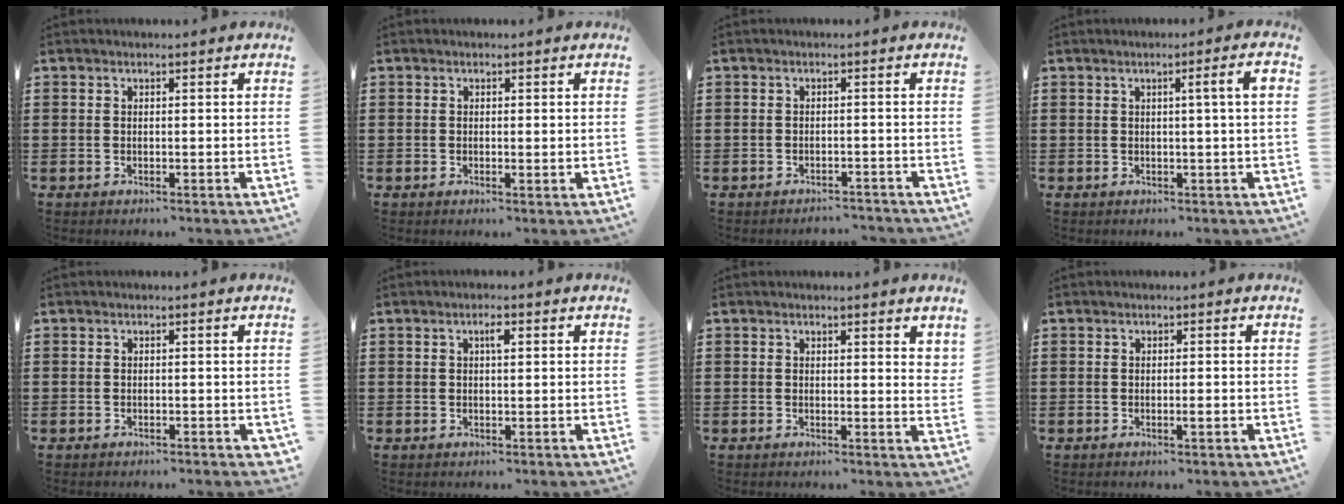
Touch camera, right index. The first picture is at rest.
{"total": 0.6, "force": [0.0, 0.1, 0.6], "torque": [-0.011, -0.001, 0.001]}
{"total": 1.9, "force": [-1.9, 0.3, -0.2], "torque": [-0.003, 0.002, -0.043]}
{"total": 3.7, "force": [0.7, -0.3, 3.6], "torque": [-0.058, -0.006, 0.006]}
{"total": 0.6, "force": [-0.3, 0.5, 0.1], "torque": [-0.003, 0.002, -0.008]}
{"total": 1.9, "force": [0.6, 0.6, 1.7], "torque": [-0.028, 0.004, 0.006]}
{"total": 1.3, "force": [1.0, 0.3, 0.6], "torque": [-0.007, 0.000, 0.018]}
{"total": 1.4, "force": [-0.4, 0.2, 1.3], "torque": [-0.022, -0.003, -0.007]}